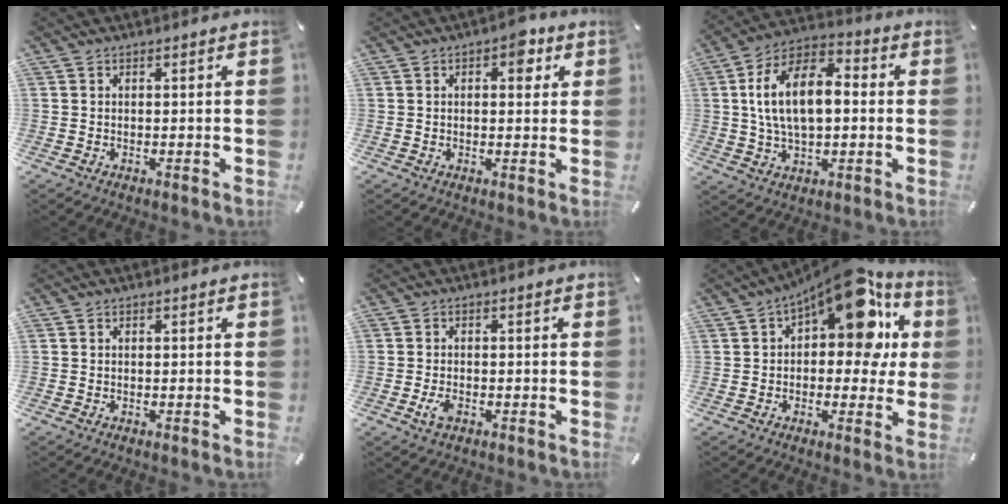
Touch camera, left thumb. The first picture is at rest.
{"total": 5.7, "force": [2.0, 3.2, 4.2], "torque": [-0.041, -0.007, 0.024]}
{"total": 15.0, "force": [1.3, 9.1, 11.9], "torque": [-0.231, 0.011, 0.022]}
{"total": 0.0}
{"total": 2.5, "force": [-1.1, 1.3, 1.9], "torque": [-0.052, -0.004, -0.024]}
{"total": 17.4, "force": [8.1, 8.4, 12.9], "torque": [-0.171, -0.054, 0.133]}